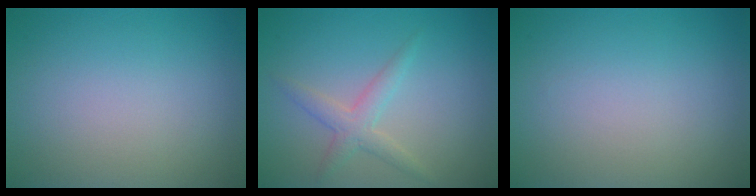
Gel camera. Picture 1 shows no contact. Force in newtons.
{"total": 2.2, "press": 2.2, "slide": 0.1}
{"total": 0.0}